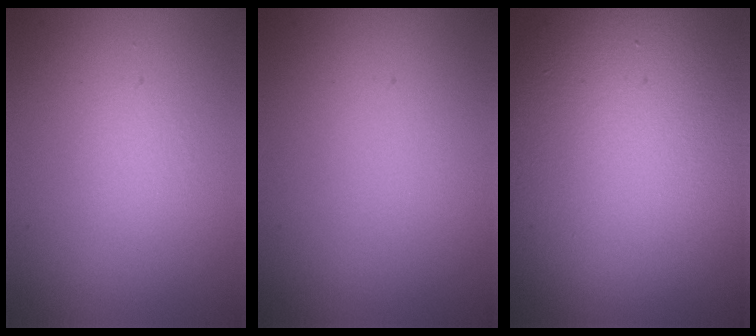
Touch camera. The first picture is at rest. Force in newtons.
{"total": 0.0}
{"total": 15.3, "press": 15.2, "slide": 1.2}